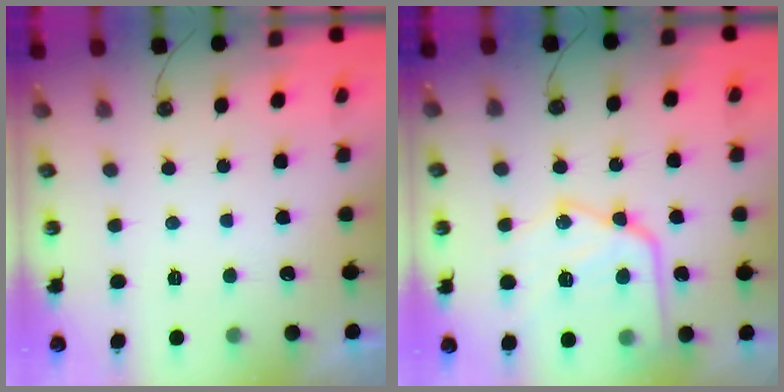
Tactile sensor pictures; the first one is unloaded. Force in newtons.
{"total": 18.3, "press": 18.3, "slide": 1.3}